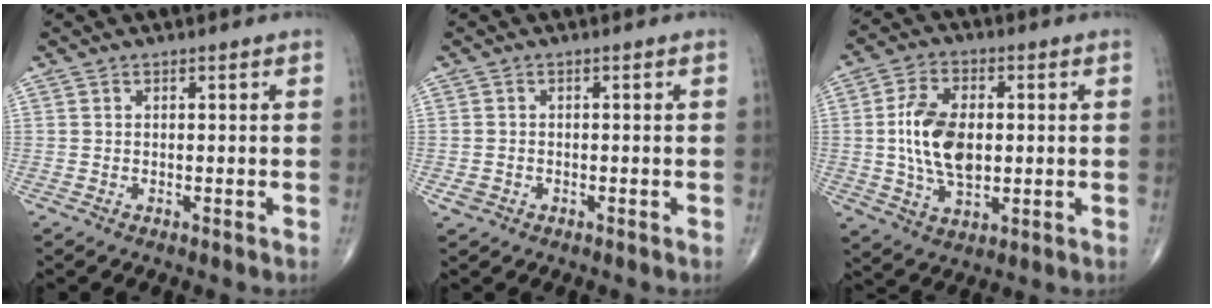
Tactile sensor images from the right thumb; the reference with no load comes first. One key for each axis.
{"total": 1.8, "fx": -0.7, "fy": 1.5, "fz": 0.6, "tx": -0.008, "ty": 0.007, "tz": -0.011}
{"total": 12.6, "fx": 0.4, "fy": 7.5, "fz": 10.1, "tx": -0.178, "ty": 0.001, "tz": 0.012}